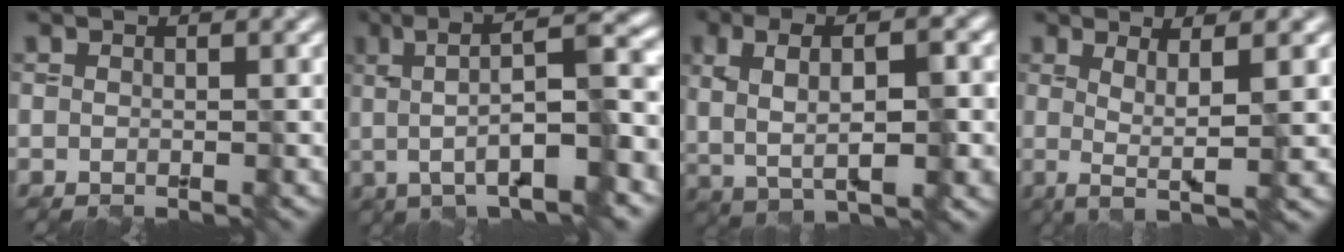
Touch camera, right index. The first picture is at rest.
{"total": 9.3, "force": [0.0, 2.3, 9.1], "torque": [-0.128, 0.017, 0.003]}
{"total": 6.8, "force": [0.3, 2.5, 6.3], "torque": [-0.117, -0.002, 0.009]}
{"total": 4.2, "force": [0.1, 0.5, 4.1], "torque": [-0.074, -0.004, 0.012]}